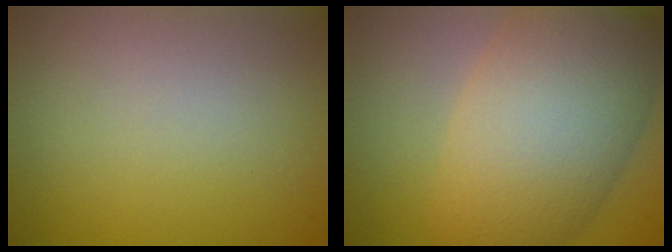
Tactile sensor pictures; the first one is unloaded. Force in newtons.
{"total": 10.3, "press": 10.3, "slide": 0.5}